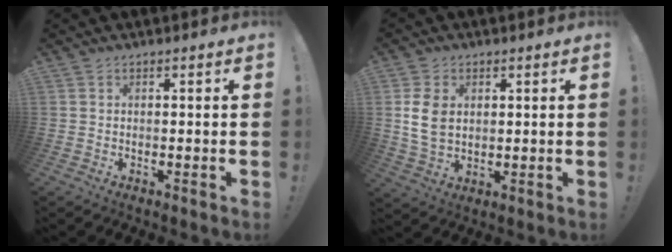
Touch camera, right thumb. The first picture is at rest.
{"total": 8.2, "force": [1.4, 6.1, 5.4], "torque": [-0.104, 0.005, 0.028]}